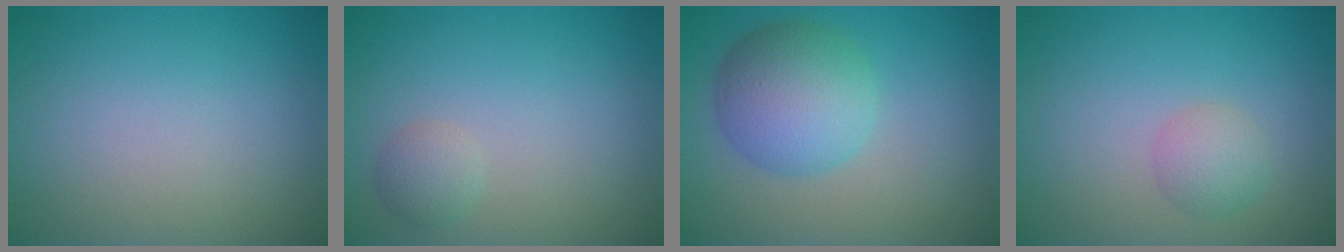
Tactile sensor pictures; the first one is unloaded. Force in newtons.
{"total": 1.5, "press": 1.5, "slide": 0.1}
{"total": 6.1, "press": 6.1, "slide": 0.1}
{"total": 2.0, "press": 2.0, "slide": 0.0}